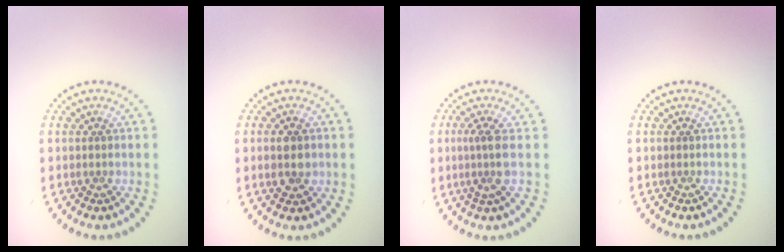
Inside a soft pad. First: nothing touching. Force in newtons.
{"total": 2.9, "press": 2.9, "slide": 0.1}
{"total": 2.4, "press": 1.8, "slide": 1.6}
{"total": 0.0}